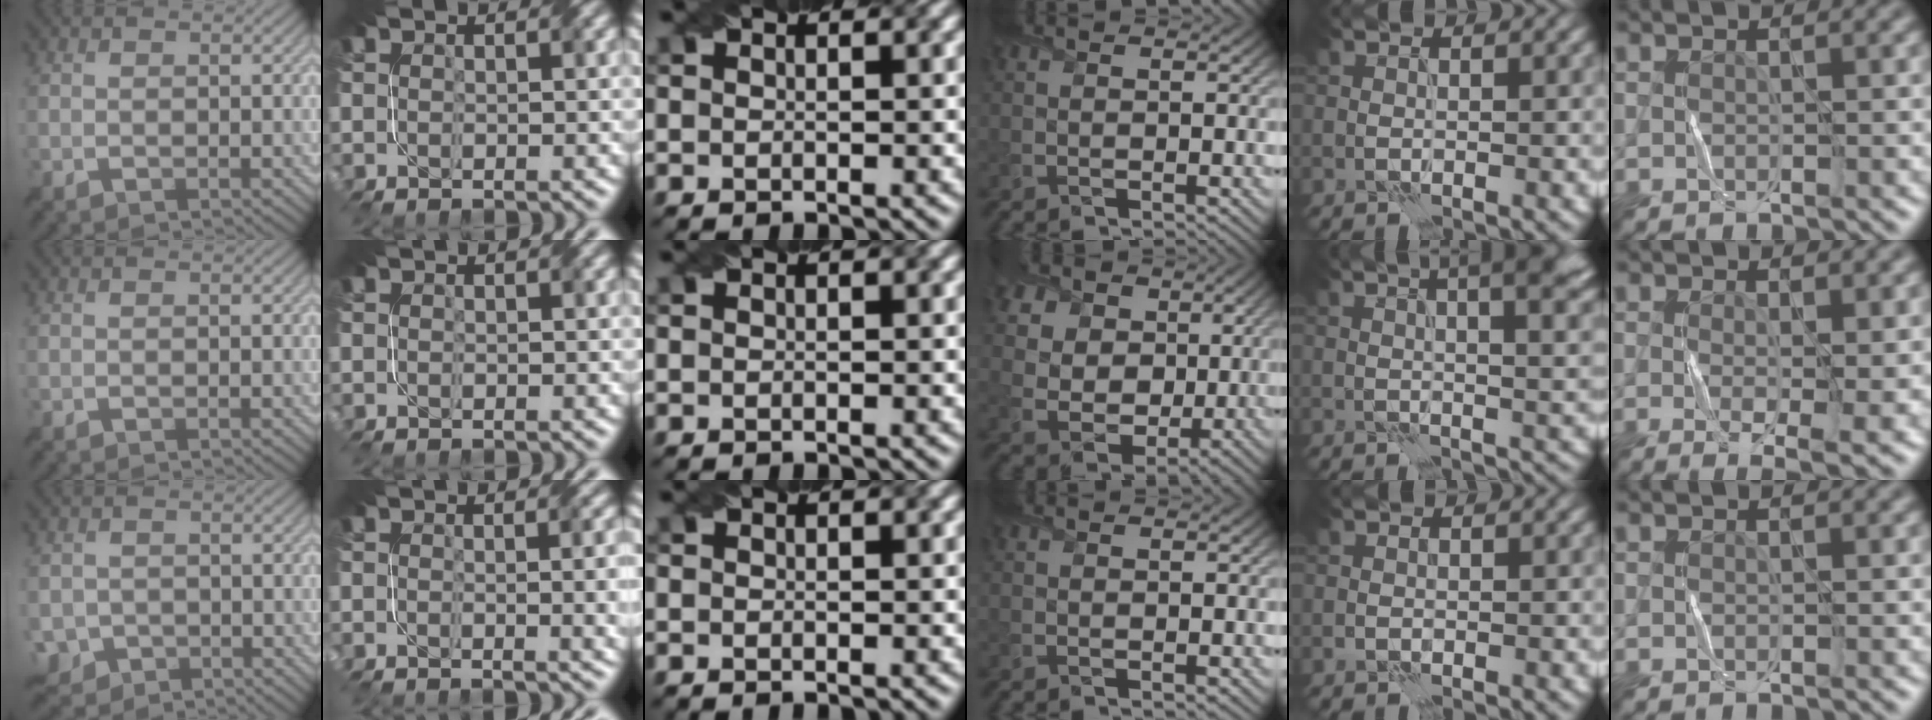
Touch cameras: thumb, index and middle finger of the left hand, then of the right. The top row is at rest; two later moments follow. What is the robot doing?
{"motion": "fold", "object": "bubble wrap"}